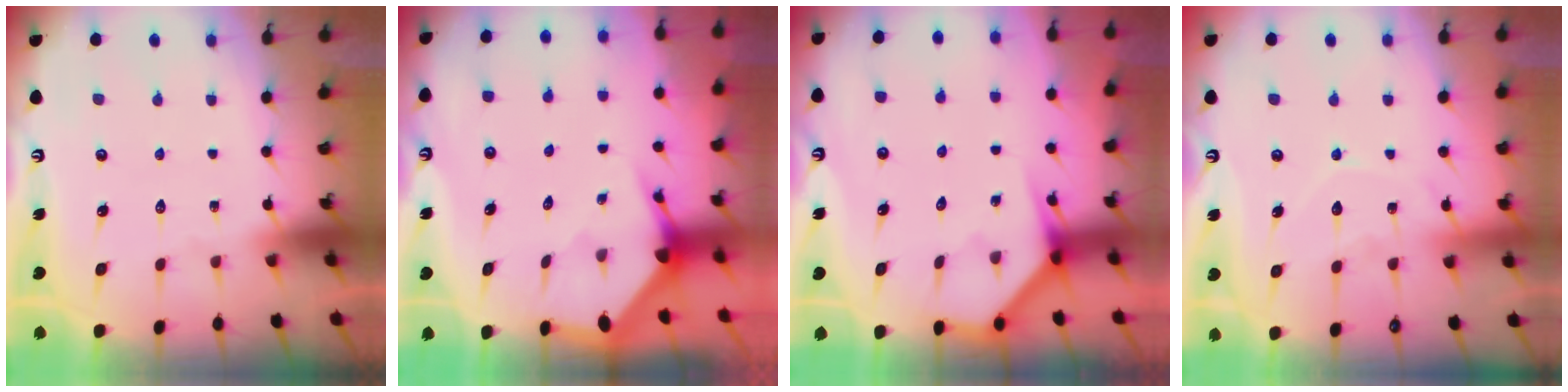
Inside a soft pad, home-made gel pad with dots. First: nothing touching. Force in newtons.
{"total": 2.9, "press": 2.9, "slide": 0.2}
{"total": 3.9, "press": 3.9, "slide": 0.2}
{"total": 8.5, "press": 8.5, "slide": 0.7}